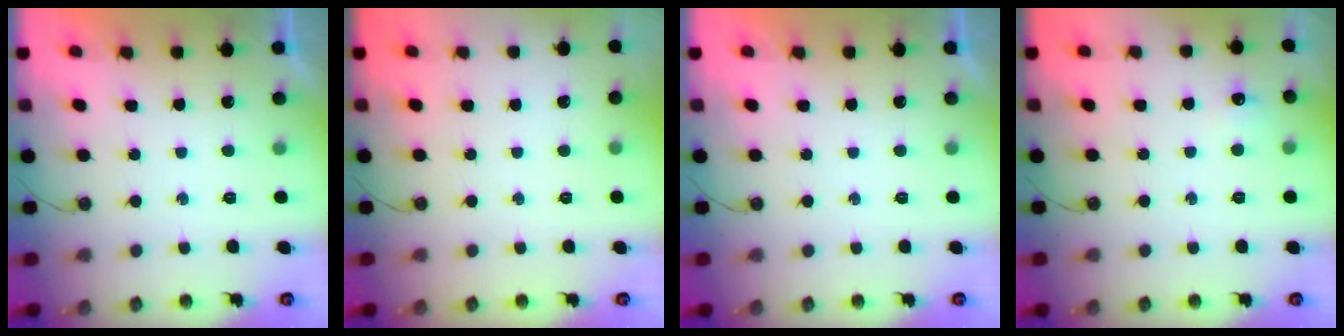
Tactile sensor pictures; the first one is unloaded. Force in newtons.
{"total": 0.0}
{"total": 0.0}
{"total": 5.2, "press": 5.1, "slide": 0.7}